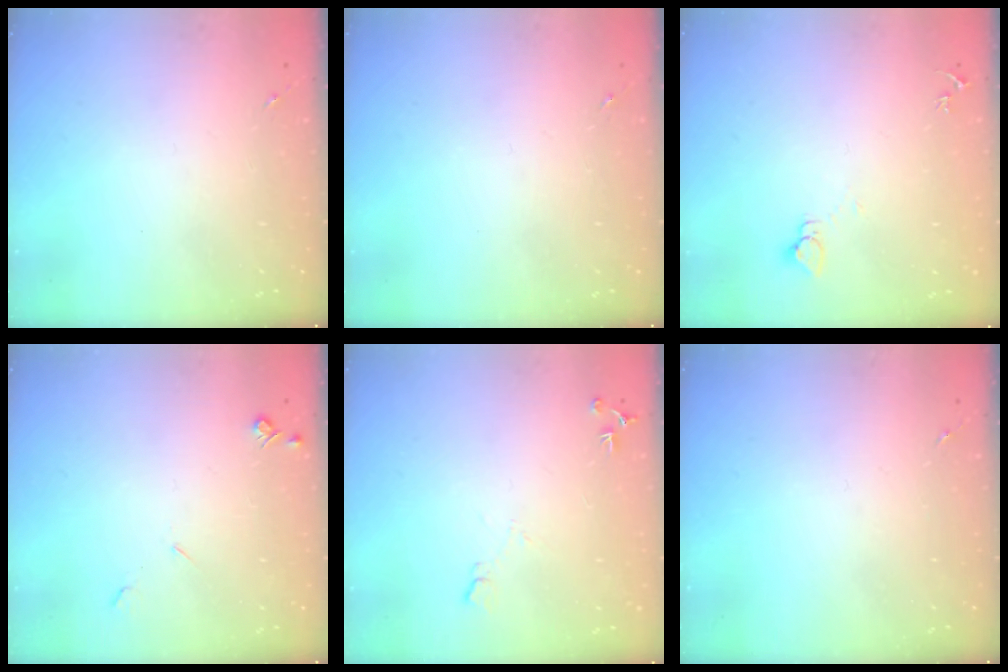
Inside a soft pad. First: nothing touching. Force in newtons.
{"total": 0.0}
{"total": 2.7, "press": 2.7, "slide": 0.2}
{"total": 4.0, "press": 3.9, "slide": 0.7}
{"total": 6.1, "press": 6.0, "slide": 1.0}
{"total": 0.0}